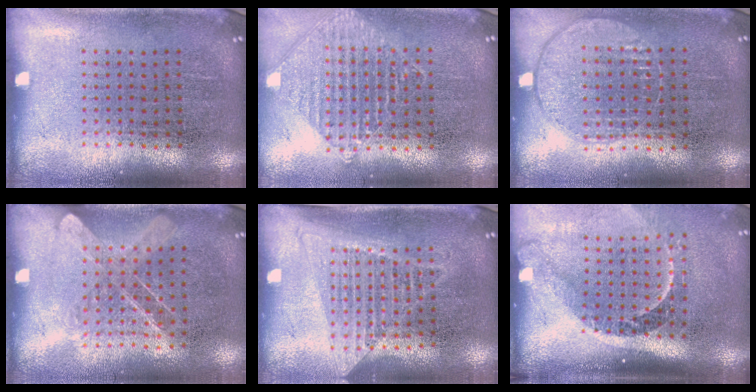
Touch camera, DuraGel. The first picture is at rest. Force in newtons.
{"total": 1.0, "press": 1.0, "slide": 0.1}
{"total": 0.9, "press": 0.9, "slide": 0.4}
{"total": 1.3, "press": 1.0, "slide": 0.7}
{"total": 1.3, "press": 1.2, "slide": 0.5}
{"total": 2.3, "press": 1.6, "slide": 1.7}